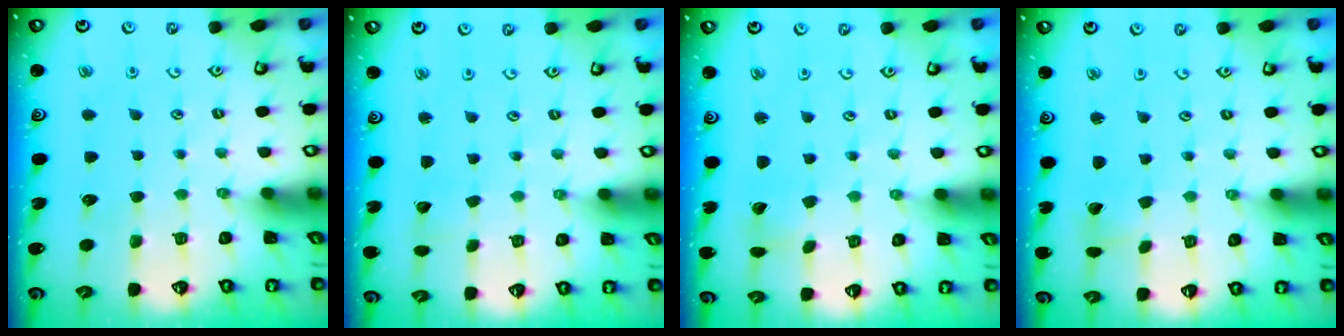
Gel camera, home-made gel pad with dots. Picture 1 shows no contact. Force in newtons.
{"total": 1.4, "press": 1.4, "slide": 0.1}
{"total": 2.6, "press": 2.6, "slide": 0.3}
{"total": 2.6, "press": 2.6, "slide": 0.3}